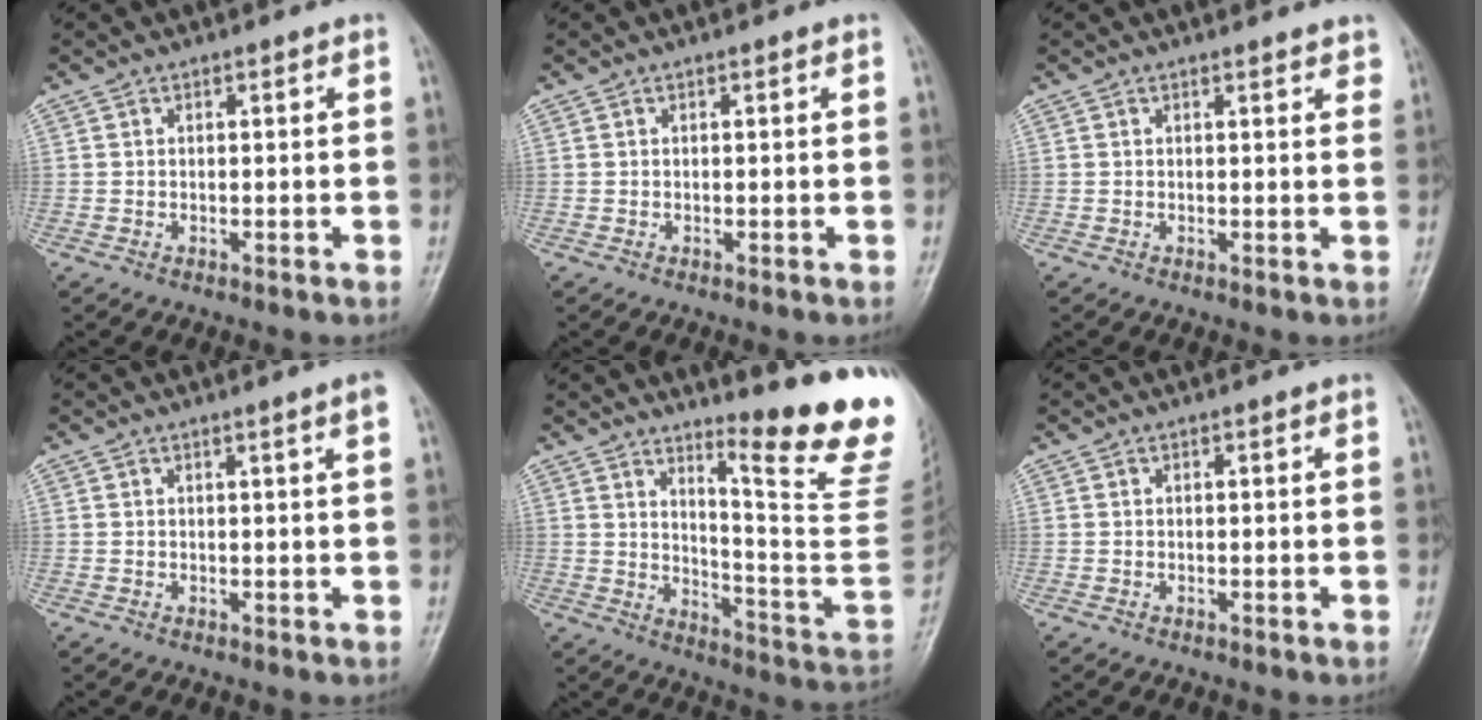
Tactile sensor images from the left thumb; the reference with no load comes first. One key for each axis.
{"total": 0.0}
{"total": 2.3, "fx": 1.9, "fy": 0.9, "fz": 0.9, "tx": 0.005, "ty": -0.005, "tz": 0.015}
{"total": 1.6, "fx": 0.9, "fy": -0.3, "fz": 1.3, "tx": -0.021, "ty": -0.005, "tz": 0.013}
{"total": 19.9, "fx": 12.8, "fy": 1.9, "fz": 15.1, "tx": -0.175, "ty": -0.120, "tz": 0.184}
{"total": 0.0}